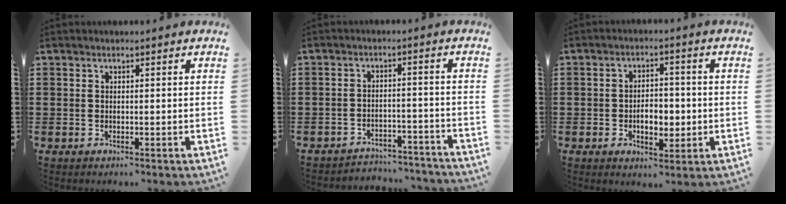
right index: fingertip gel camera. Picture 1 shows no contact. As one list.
[{"total": 3.8, "force": [-3.8, 0.6, 0.3], "torque": [-0.010, 0.005, -0.078]}, {"total": 5.2, "force": [-1.0, 3.1, 4.0], "torque": [-0.061, 0.001, -0.024]}]